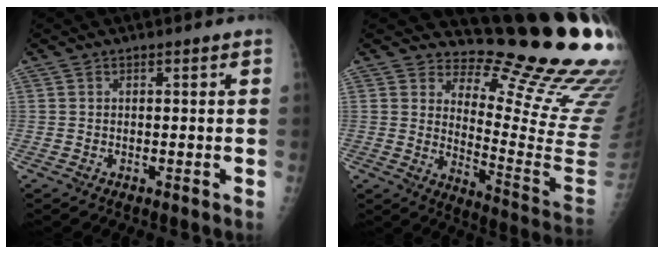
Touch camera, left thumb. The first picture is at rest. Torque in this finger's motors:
{"motor_torque": [0.34, 0.11, -0.46, -1.20, 0.01]}